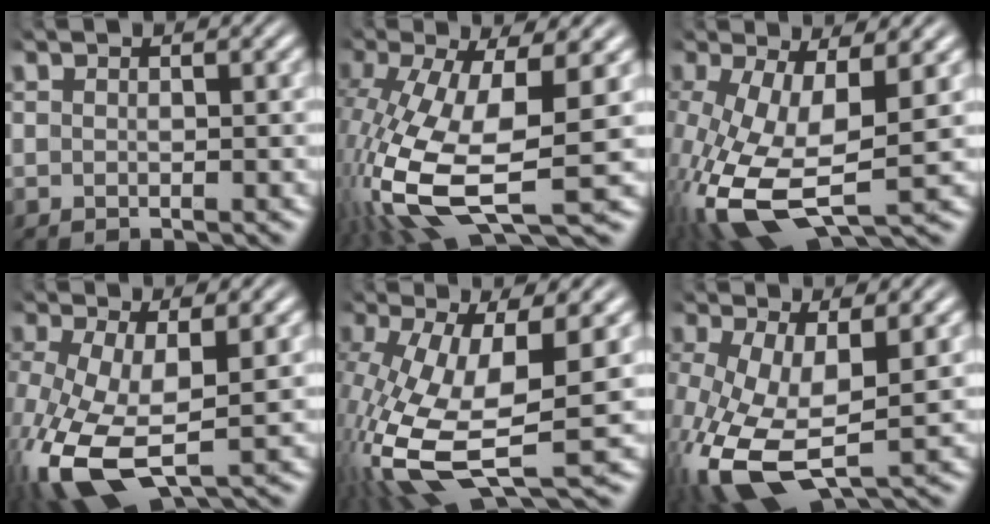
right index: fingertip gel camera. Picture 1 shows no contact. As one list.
[{"total": 11.1, "force": [-3.3, 5.8, 8.8], "torque": [-0.197, -0.069, -0.012]}, {"total": 10.8, "force": [-3.4, 6.3, 8.1], "torque": [-0.179, -0.056, -0.021]}, {"total": 8.7, "force": [-3.0, 5.2, 6.4], "torque": [-0.165, -0.056, -0.016]}, {"total": 10.4, "force": [-2.3, 5.4, 8.6], "torque": [-0.177, -0.054, -0.003]}, {"total": 9.9, "force": [-3.8, 5.9, 7.0], "torque": [-0.175, -0.066, -0.024]}]